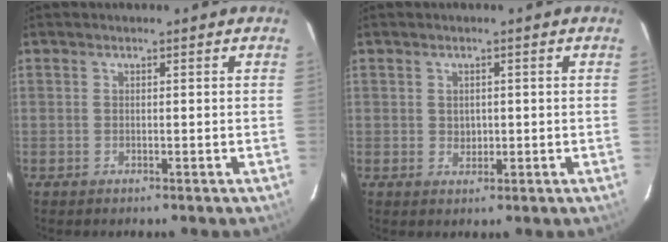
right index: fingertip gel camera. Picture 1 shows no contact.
{"total": 1.9, "force": [0.1, 1.8, 0.8], "torque": [-0.012, 0.003, 0.004]}